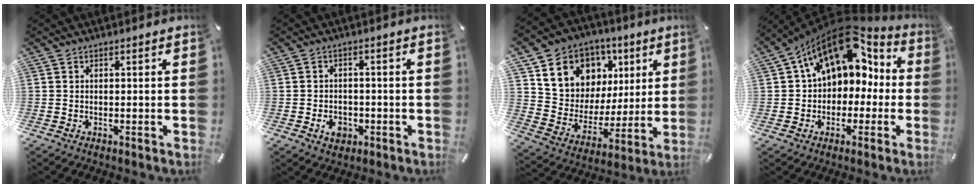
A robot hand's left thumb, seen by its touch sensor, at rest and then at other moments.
{"total": 4.5, "force": [-1.7, 3.6, 2.2], "torque": [-0.034, 0.004, -0.032]}
{"total": 13.6, "force": [6.4, 11.6, 3.1], "torque": [-0.063, -0.046, 0.130]}
{"total": 15.3, "force": [6.8, 10.9, 8.4], "torque": [-0.131, -0.036, 0.122]}